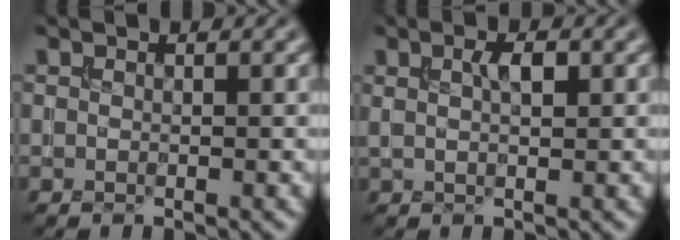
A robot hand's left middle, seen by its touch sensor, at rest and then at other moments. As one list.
[{"total": 2.1, "force": [0.7, 0.7, 1.8], "torque": [-0.035, 0.001, 0.013]}]